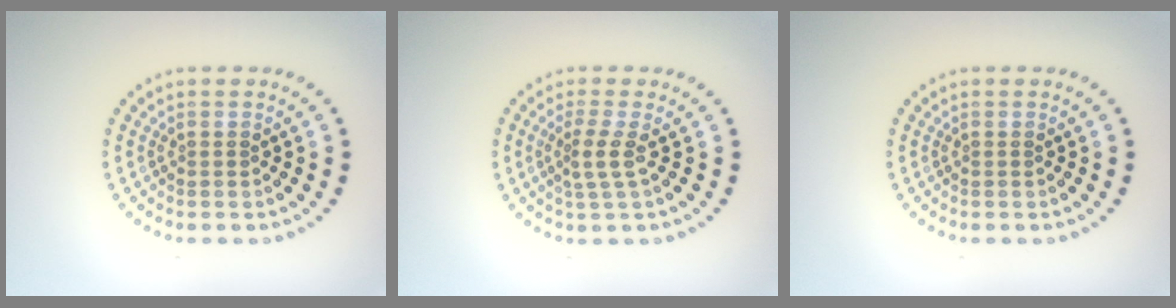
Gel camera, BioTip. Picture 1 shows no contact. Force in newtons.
{"total": 2.1, "press": 1.5, "slide": 1.5}
{"total": 0.0}